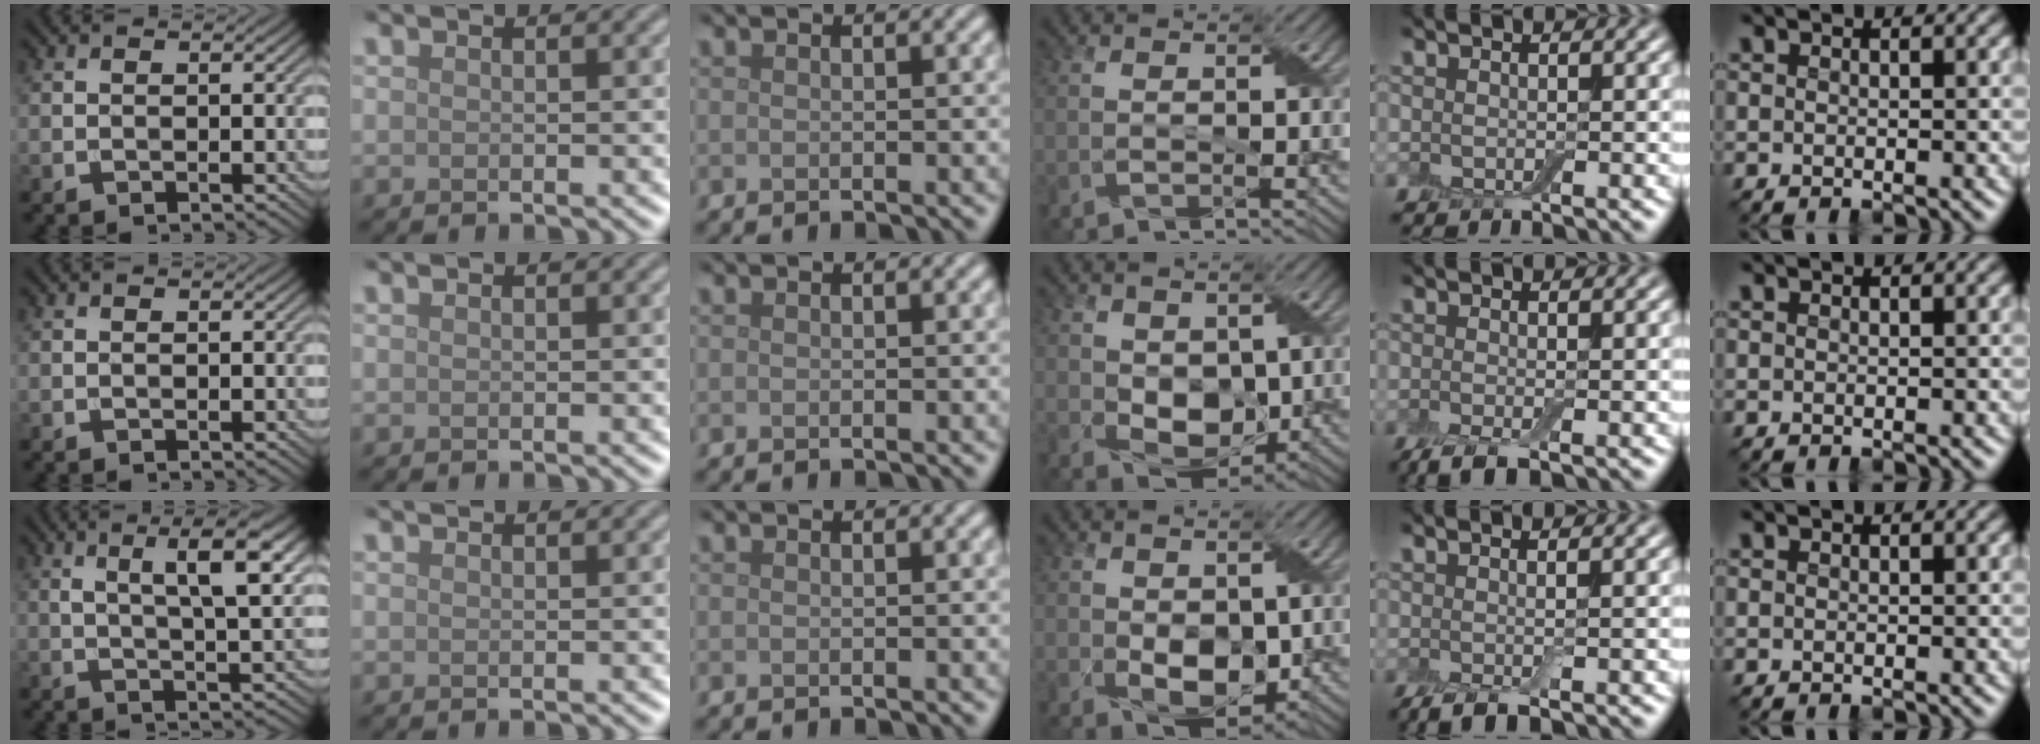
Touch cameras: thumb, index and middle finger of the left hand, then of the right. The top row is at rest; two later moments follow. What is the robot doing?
{"motion": "peel", "object": "small bumper sticker"}